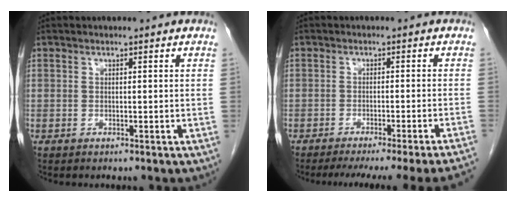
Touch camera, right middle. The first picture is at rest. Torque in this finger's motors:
{"motor_torque": [0.69, -0.69, 0.06, 0.06]}